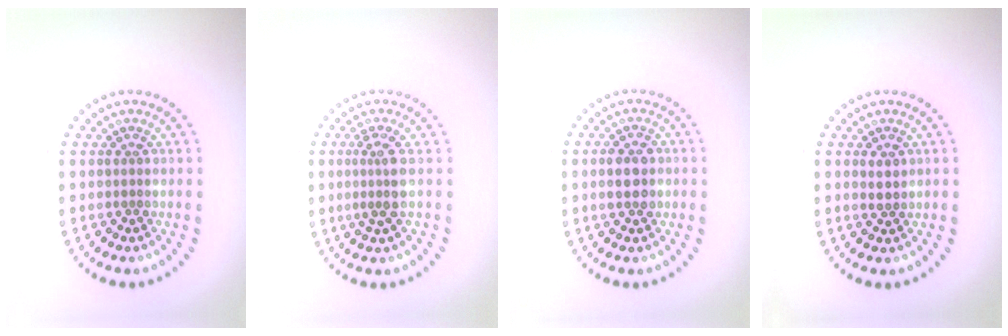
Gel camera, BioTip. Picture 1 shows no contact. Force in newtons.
{"total": 2.3, "press": 1.8, "slide": 1.5}
{"total": 2.8, "press": 2.8, "slide": 0.2}
{"total": 1.2, "press": 1.0, "slide": 0.5}